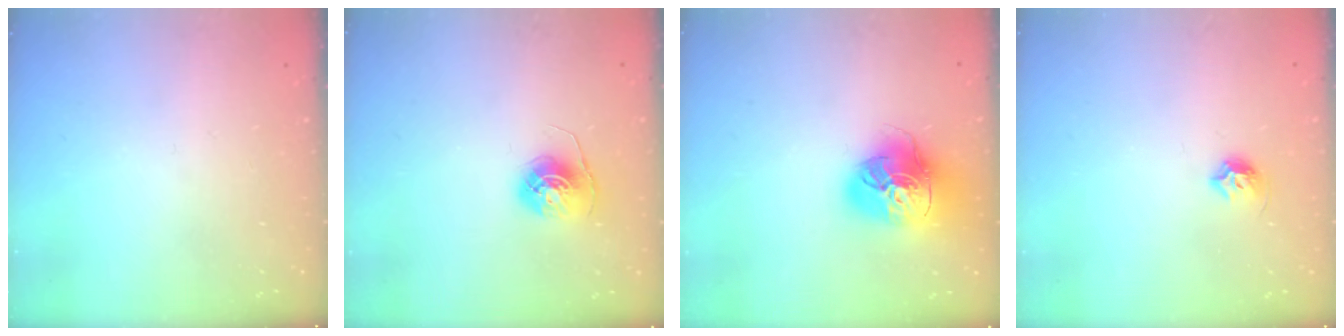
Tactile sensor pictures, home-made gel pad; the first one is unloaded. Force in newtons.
{"total": 6.9, "press": 6.9, "slide": 0.5}
{"total": 19.5, "press": 19.4, "slide": 2.2}
{"total": 6.0, "press": 5.9, "slide": 1.1}